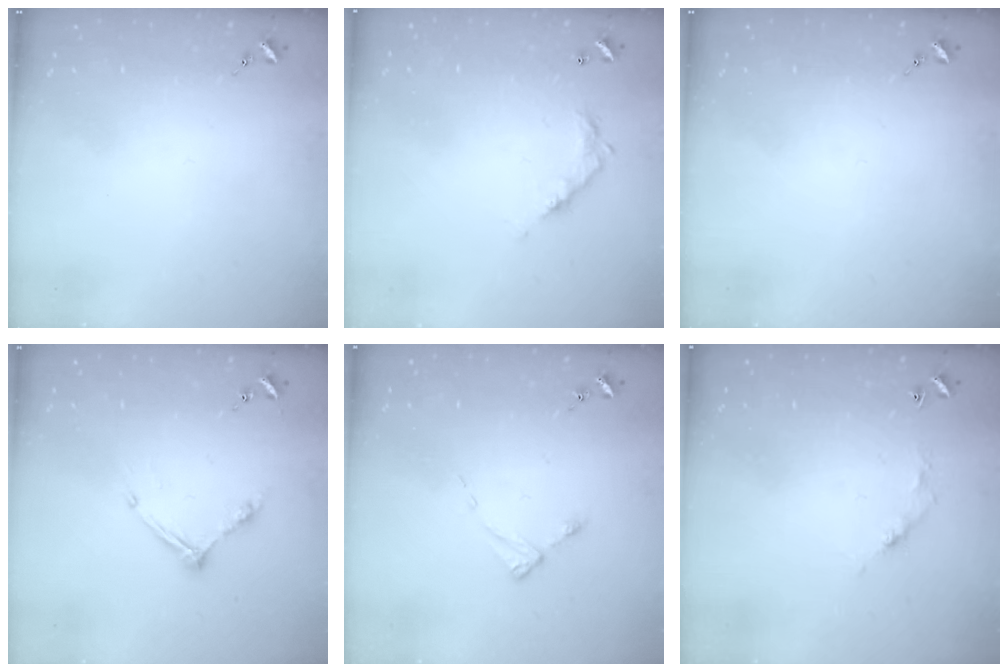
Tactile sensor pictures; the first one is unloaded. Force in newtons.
{"total": 8.4, "press": 8.4, "slide": 0.4}
{"total": 0.0}
{"total": 8.6, "press": 8.6, "slide": 0.5}
{"total": 2.6, "press": 2.6, "slide": 0.4}
{"total": 4.1, "press": 4.1, "slide": 0.3}